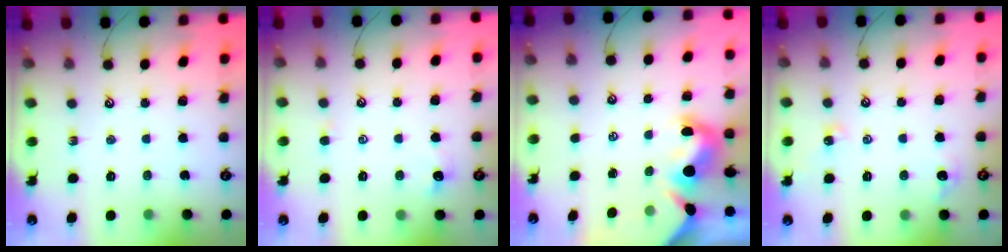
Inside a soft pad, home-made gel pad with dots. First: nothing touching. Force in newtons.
{"total": 0.9, "press": 0.9, "slide": 0.2}
{"total": 3.4, "press": 3.2, "slide": 1.2}
{"total": 2.7, "press": 2.6, "slide": 0.5}